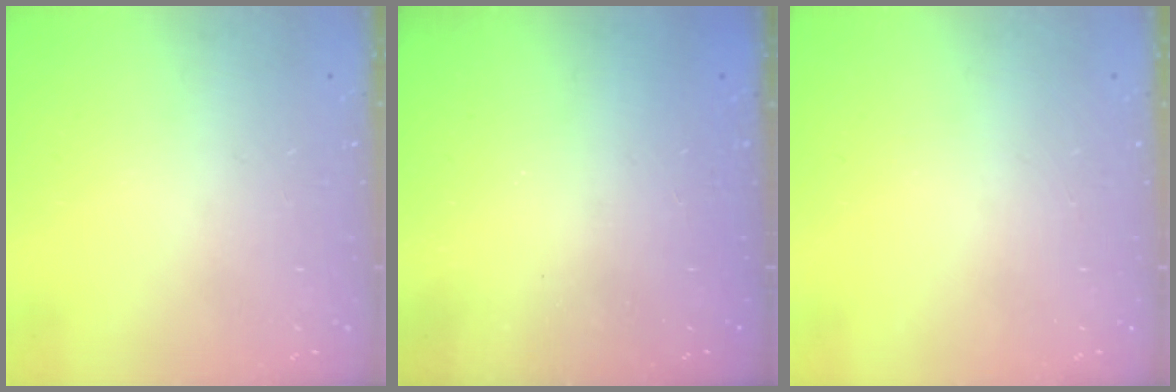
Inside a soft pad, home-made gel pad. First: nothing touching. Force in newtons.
{"total": 2.4, "press": 2.3, "slide": 0.8}
{"total": 0.0}